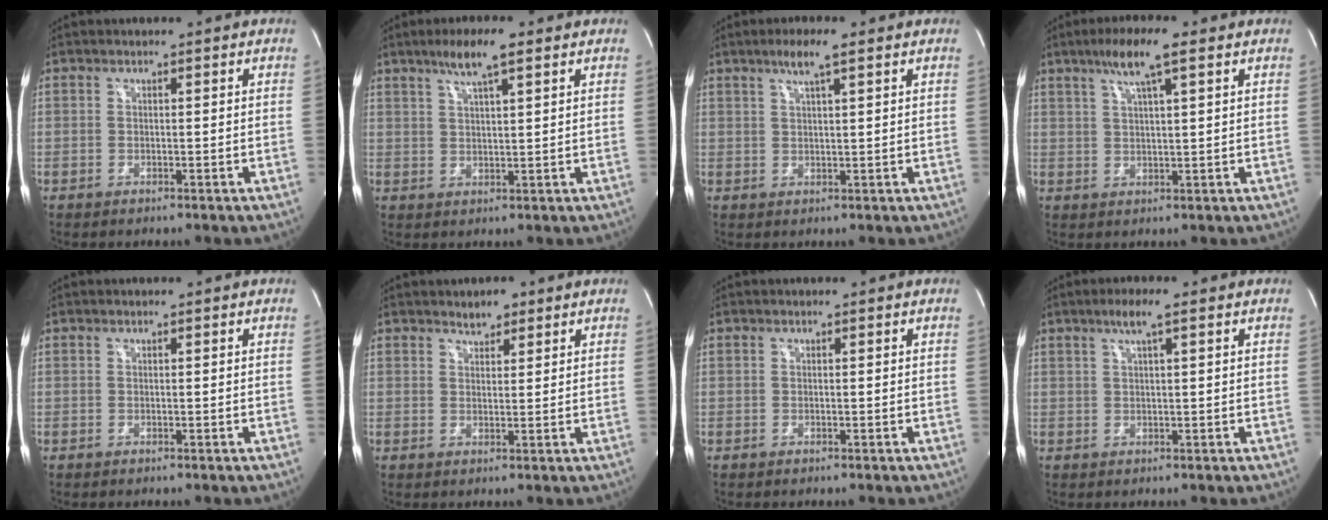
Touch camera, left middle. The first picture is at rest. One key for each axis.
{"total": 6.0, "fx": 3.8, "fy": 0.5, "fz": 4.6, "tx": -0.086, "ty": 0.008, "tz": 0.068}
{"total": 4.1, "fx": 2.5, "fy": 0.1, "fz": 3.2, "tx": -0.064, "ty": 0.004, "tz": 0.045}
{"total": 6.7, "fx": 3.9, "fy": 0.3, "fz": 5.5, "tx": -0.105, "ty": 0.011, "tz": 0.069}
{"total": 0.0}
{"total": 2.3, "fx": 1.8, "fy": 1.0, "fz": 0.9, "tx": -0.016, "ty": 0.001, "tz": 0.029}
{"total": 0.0}
{"total": 3.3, "fx": 1.9, "fy": 0.0, "fz": 2.8, "tx": -0.057, "ty": 0.005, "tz": 0.035}